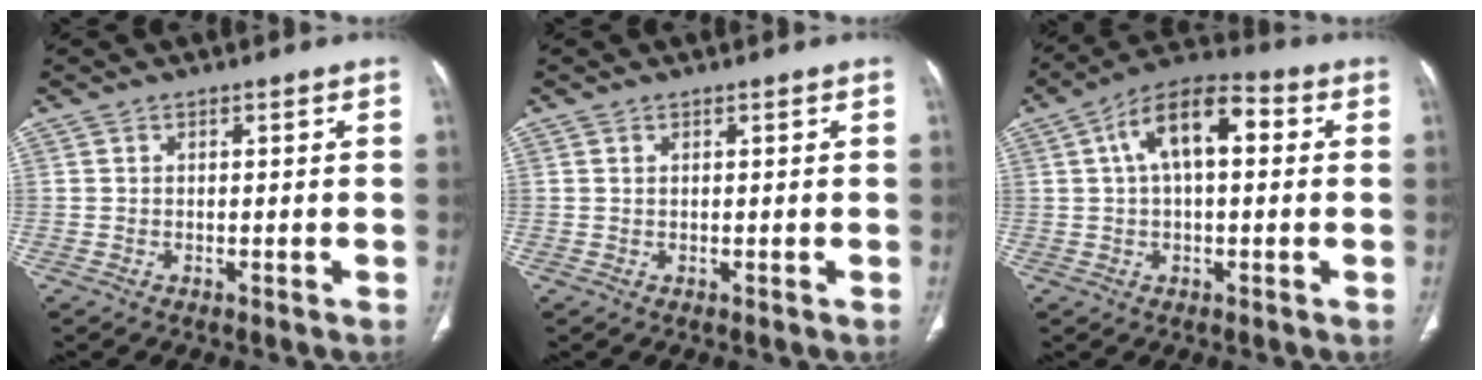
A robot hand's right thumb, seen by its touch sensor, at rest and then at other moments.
{"total": 0.0}
{"total": 12.0, "force": [2.6, 6.0, 10.1], "torque": [-0.167, 0.034, 0.033]}